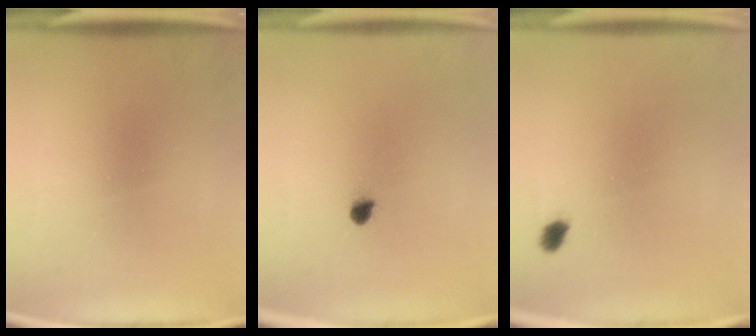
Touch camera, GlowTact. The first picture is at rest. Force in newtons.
{"total": 1.8}
{"total": 1.4}